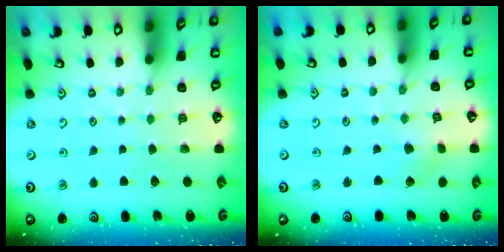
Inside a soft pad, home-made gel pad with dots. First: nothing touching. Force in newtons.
{"total": 1.4, "press": 1.4, "slide": 0.1}